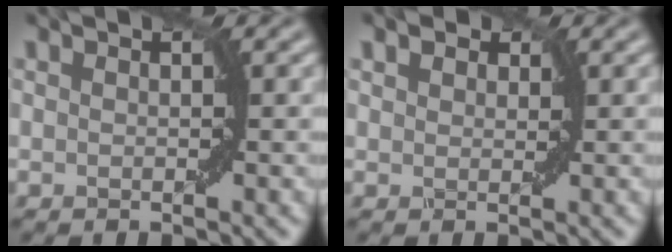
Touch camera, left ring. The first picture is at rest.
{"total": 1.4, "force": [1.0, 0.8, 0.4], "torque": [-0.006, 0.002, 0.015]}